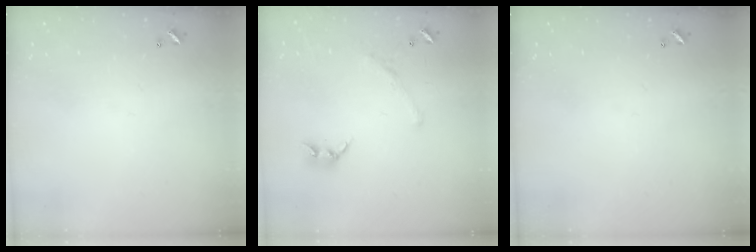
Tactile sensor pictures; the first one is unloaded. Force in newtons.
{"total": 1.6, "press": 1.1, "slide": 1.1}
{"total": 0.0}